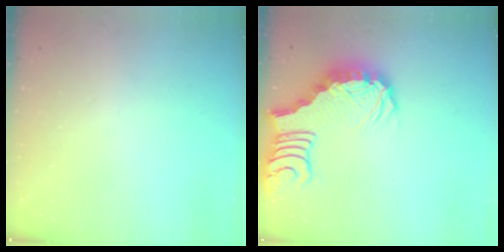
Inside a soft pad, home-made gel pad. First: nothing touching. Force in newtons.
{"total": 3.4, "press": 3.3, "slide": 0.8}